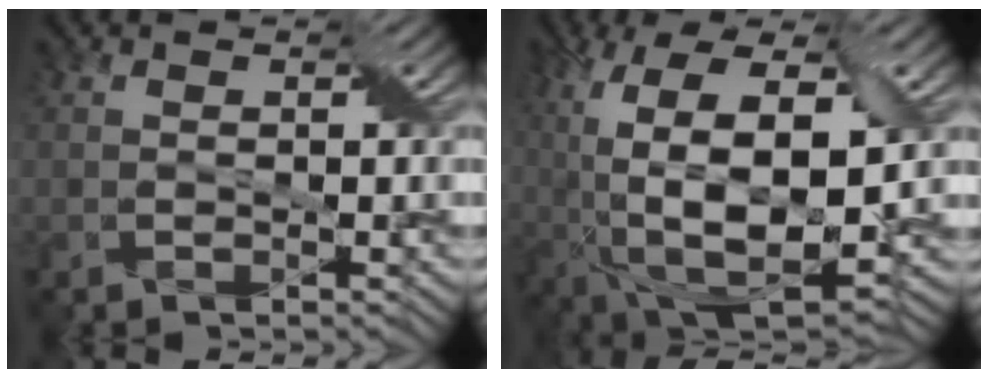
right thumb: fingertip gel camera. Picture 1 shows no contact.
{"total": 16.8, "force": [0.8, 8.4, 14.6], "torque": [-0.293, -0.012, 0.027]}